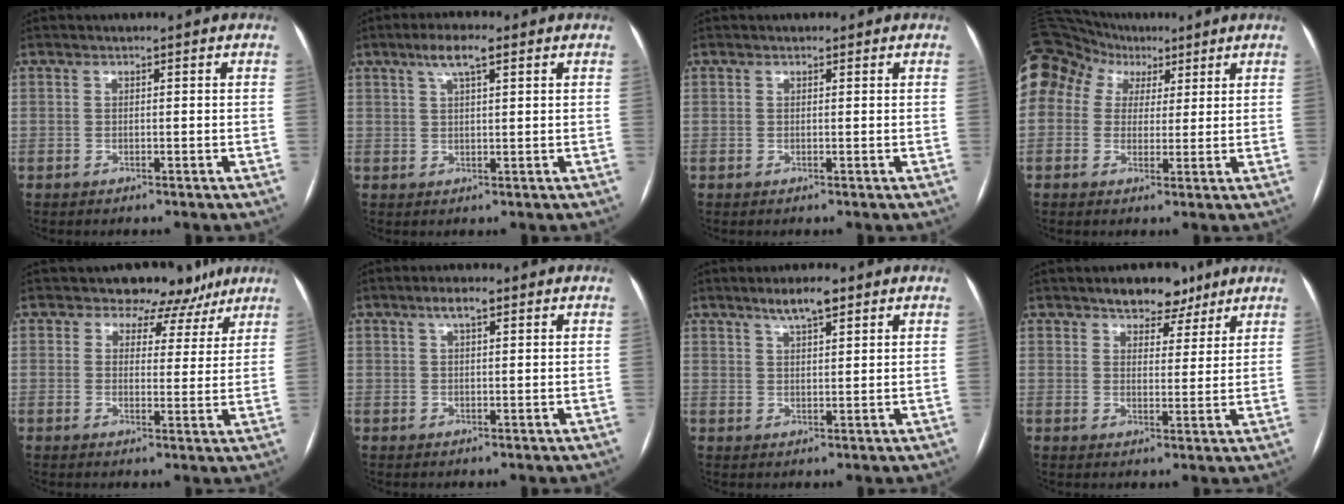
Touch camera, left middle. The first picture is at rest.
{"total": 4.7, "force": [2.7, 0.9, 3.8], "torque": [-0.074, 0.013, 0.048]}
{"total": 0.7, "force": [0.5, 0.4, 0.2], "torque": [-0.008, 0.005, 0.007]}
{"total": 23.3, "force": [10.6, 18.4, 9.4], "torque": [-0.311, 0.115, 0.203]}
{"total": 7.8, "force": [6.1, 4.7, 0.5], "torque": [0.016, 0.002, 0.060]}
{"total": 3.0, "force": [1.7, 0.8, 2.3], "torque": [-0.044, 0.010, 0.030]}
{"total": 4.9, "force": [3.3, 1.0, 3.4], "torque": [-0.061, 0.007, 0.056]}
{"total": 6.6, "force": [4.9, 3.5, 2.7], "torque": [-0.025, 0.010, 0.073]}